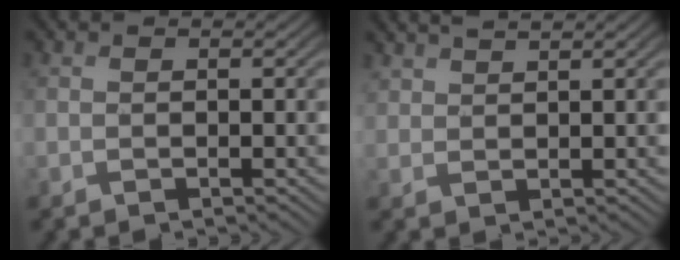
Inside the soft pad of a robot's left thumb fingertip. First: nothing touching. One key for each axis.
{"total": 2.7, "fx": 2.4, "fy": 0.8, "fz": 0.9, "tx": -0.022, "ty": 0.006, "tz": 0.054}